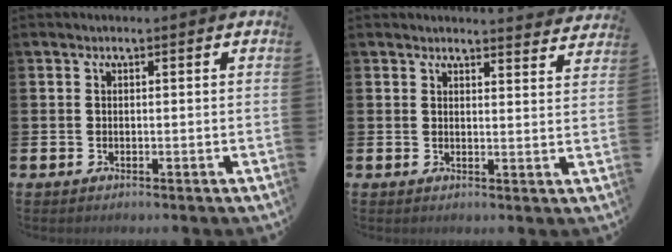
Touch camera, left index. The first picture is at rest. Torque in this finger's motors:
{"motor_torque": [0.23, -1.23, -0.07, 0.00]}